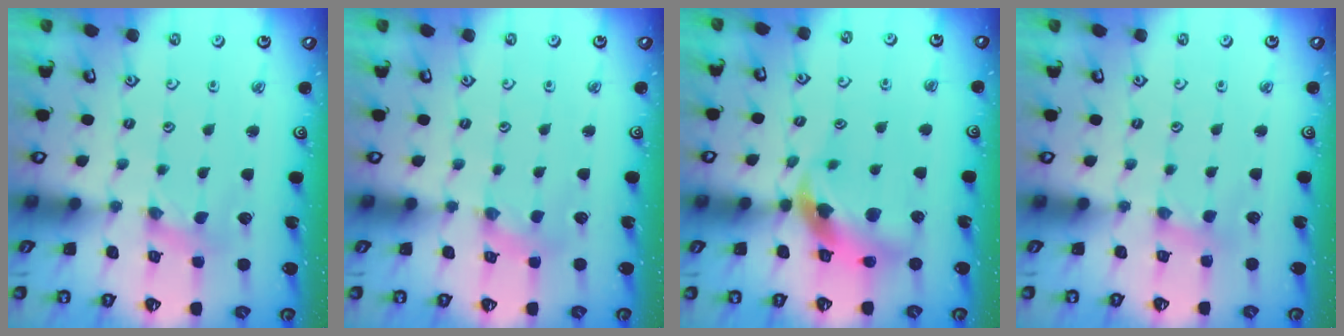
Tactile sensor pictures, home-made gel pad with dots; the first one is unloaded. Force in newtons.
{"total": 2.4, "press": 2.4, "slide": 0.4}
{"total": 13.0, "press": 12.9, "slide": 1.8}
{"total": 2.4, "press": 2.4, "slide": 0.5}